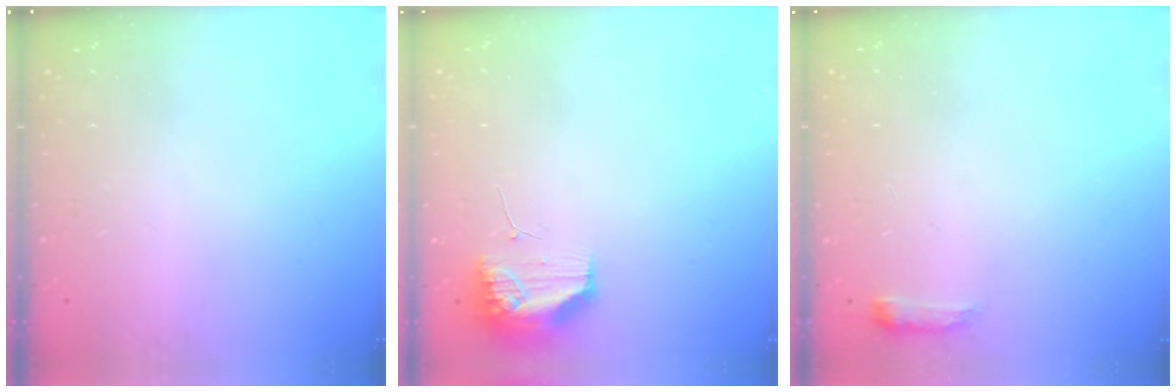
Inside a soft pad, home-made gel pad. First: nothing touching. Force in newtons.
{"total": 10.8, "press": 10.5, "slide": 2.6}
{"total": 4.9, "press": 4.9, "slide": 0.8}